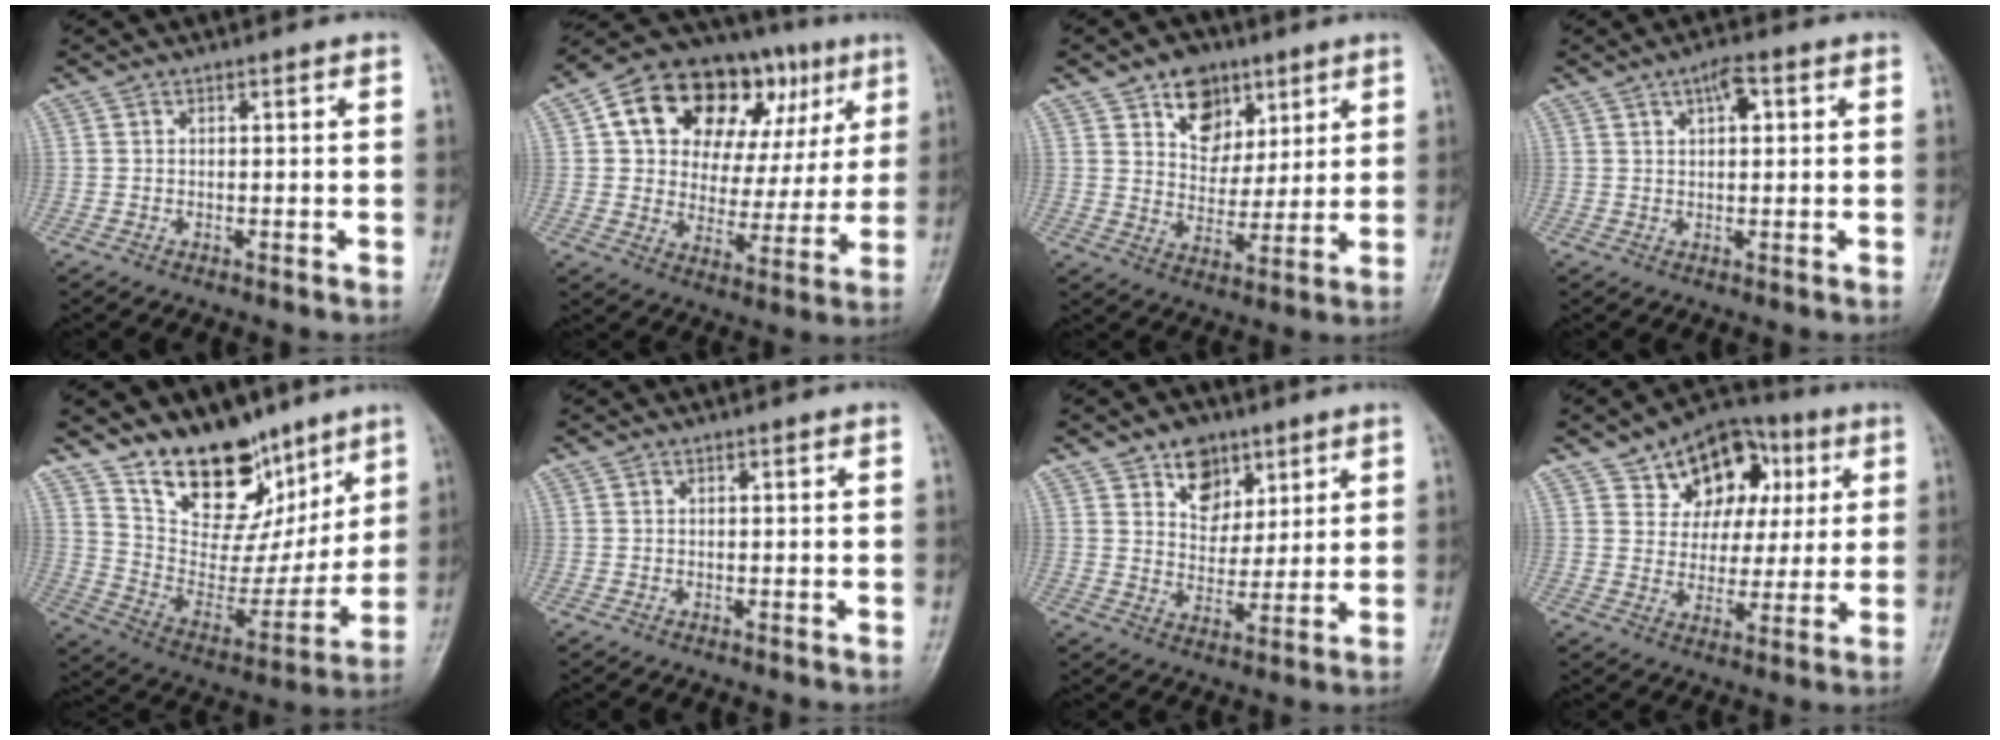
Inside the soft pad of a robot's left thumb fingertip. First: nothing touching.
{"total": 23.5, "force": [9.1, 14.9, 15.7], "torque": [-0.182, 0.020, 0.143]}
{"total": 10.0, "force": [5.5, 7.2, 4.2], "torque": [-0.030, -0.026, 0.093]}
{"total": 4.0, "force": [1.5, 1.8, 3.2], "torque": [-0.044, 0.002, 0.021]}
{"total": 19.6, "force": [13.0, 11.0, 9.8], "torque": [-0.088, -0.073, 0.228]}
{"total": 0.0}
{"total": 8.3, "force": [4.8, 5.9, 3.4], "torque": [-0.019, -0.023, 0.079]}
{"total": 14.3, "force": [6.2, 10.4, 7.7], "torque": [-0.061, -0.001, 0.097]}